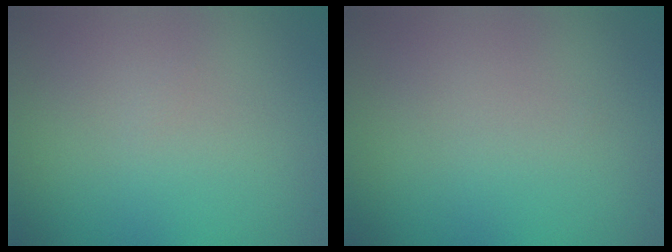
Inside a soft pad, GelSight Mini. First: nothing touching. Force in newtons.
{"total": 0.0}